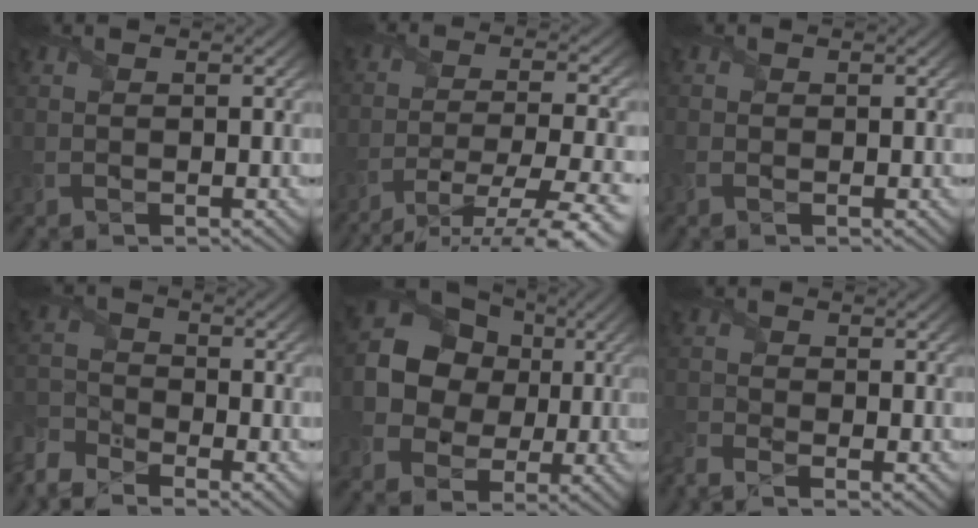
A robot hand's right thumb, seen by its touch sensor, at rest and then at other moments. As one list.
[{"total": 11.9, "force": [-9.1, 1.9, 7.5], "torque": [-0.133, -0.011, -0.137]}, {"total": 1.6, "force": [-0.5, 1.2, 1.0], "torque": [-0.029, -0.003, -0.012]}, {"total": 6.0, "force": [-5.3, 2.1, 1.9], "torque": [-0.054, -0.015, -0.124]}, {"total": 12.2, "force": [0.8, 10.5, 6.1], "torque": [-0.150, 0.010, 0.001]}, {"total": 3.3, "force": [-2.8, 0.6, 1.7], "torque": [-0.048, -0.012, -0.069]}]